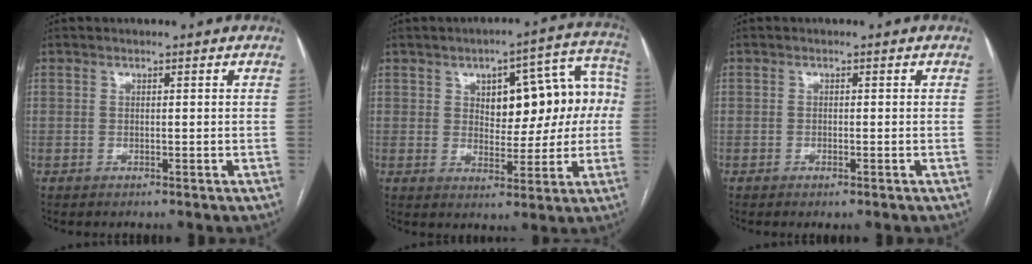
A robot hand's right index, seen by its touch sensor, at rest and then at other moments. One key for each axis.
{"total": 13.0, "fx": 1.6, "fy": 5.8, "fz": 11.5, "tx": -0.136, "ty": 0.046, "tz": 0.031}
{"total": 0.9, "fx": -0.6, "fy": 0.1, "fz": 0.7, "tx": -0.013, "ty": -0.002, "tz": -0.008}